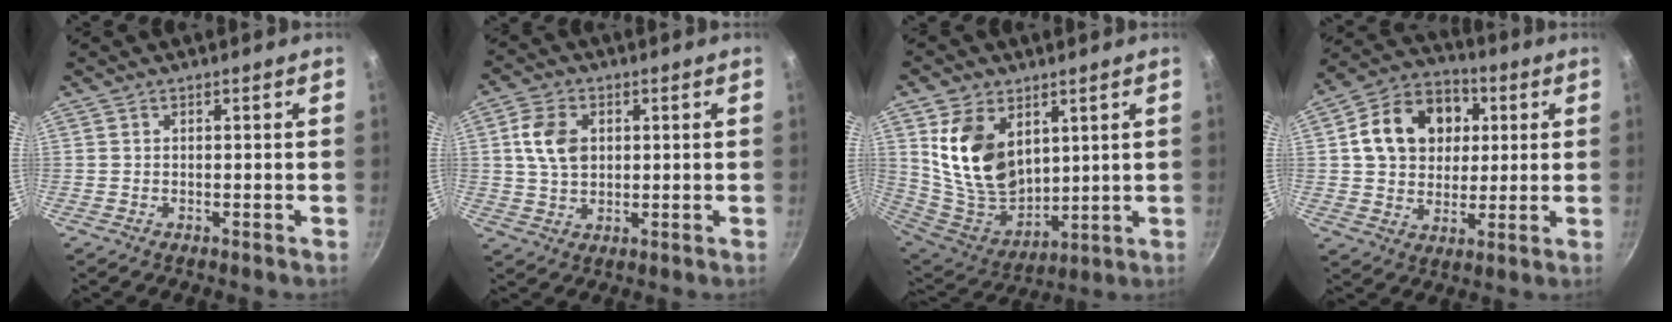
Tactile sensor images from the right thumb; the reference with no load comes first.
{"total": 7.8, "force": [1.5, 5.5, 5.3], "torque": [-0.086, 0.003, 0.028]}
{"total": 16.7, "force": [5.8, 11.3, 10.7], "torque": [-0.169, -0.048, 0.129]}
{"total": 16.3, "force": [3.6, 12.8, 9.3], "torque": [-0.131, 0.017, 0.051]}